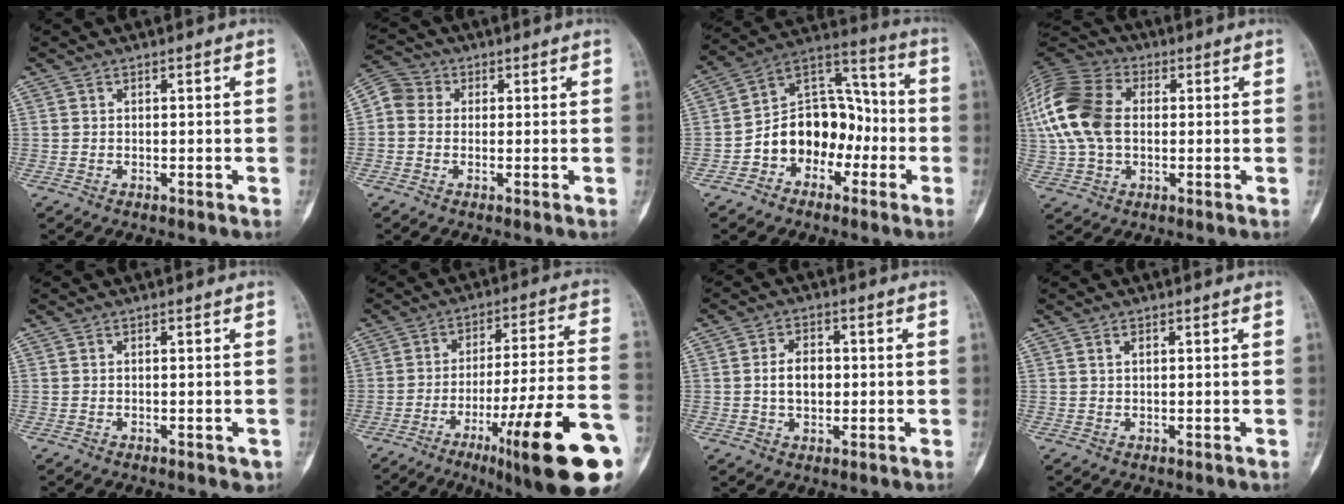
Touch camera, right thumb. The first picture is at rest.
{"total": 5.2, "force": [0.3, 4.6, 2.4], "torque": [-0.035, 0.014, -0.008]}
{"total": 14.7, "force": [-4.3, 10.8, 9.0], "torque": [-0.100, 0.068, -0.081]}
{"total": 18.2, "force": [1.7, 12.4, 13.3], "torque": [-0.300, 0.019, 0.026]}
{"total": 1.3, "force": [-0.4, 0.7, 1.1], "torque": [-0.008, 0.000, -0.001]}
{"total": 23.4, "force": [-10.5, 3.2, 20.7], "torque": [-0.265, 0.039, -0.153]}
{"total": 5.8, "force": [0.0, 4.0, 4.2], "torque": [-0.060, 0.009, 0.000]}
{"total": 1.1, "force": [0.5, 0.5, 0.8], "torque": [-0.014, 0.001, 0.009]}